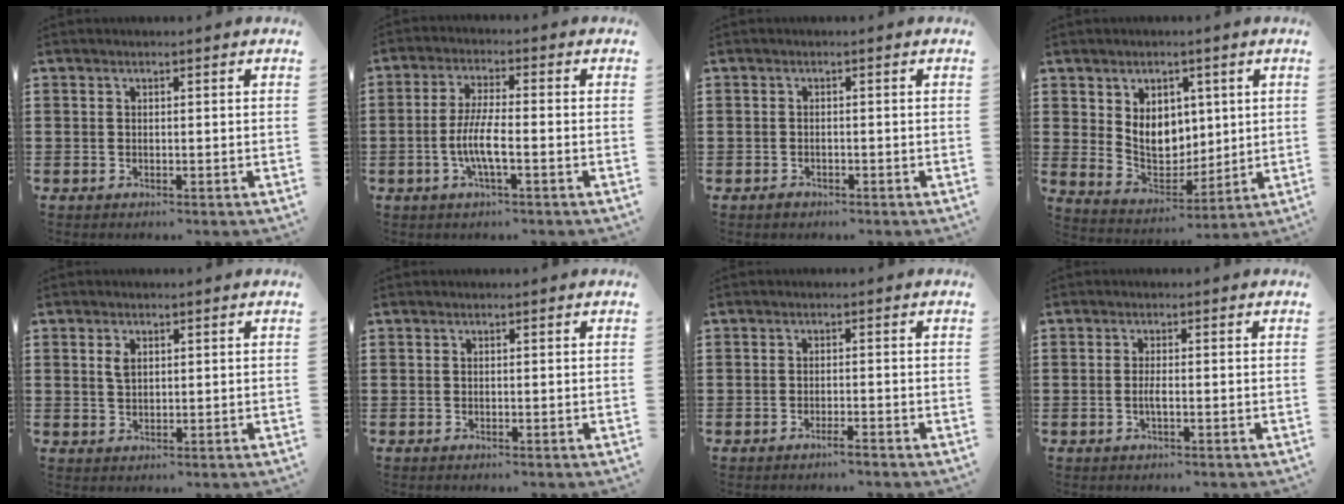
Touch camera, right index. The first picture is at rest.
{"total": 5.9, "force": [-1.9, 1.0, 5.5], "torque": [-0.114, -0.006, -0.040]}
{"total": 0.9, "force": [-0.8, 0.5, 0.1], "torque": [-0.004, 0.000, -0.016]}
{"total": 7.6, "force": [2.0, 5.9, 4.4], "torque": [-0.079, 0.005, 0.037]}
{"total": 2.1, "force": [0.8, 1.2, 1.6], "torque": [-0.035, 0.004, 0.014]}
{"total": 0.0}
{"total": 1.7, "force": [-1.3, 0.0, 1.0], "torque": [-0.017, -0.002, -0.024]}
{"total": 1.6, "force": [-0.6, 0.2, 1.5], "torque": [-0.035, -0.004, -0.013]}